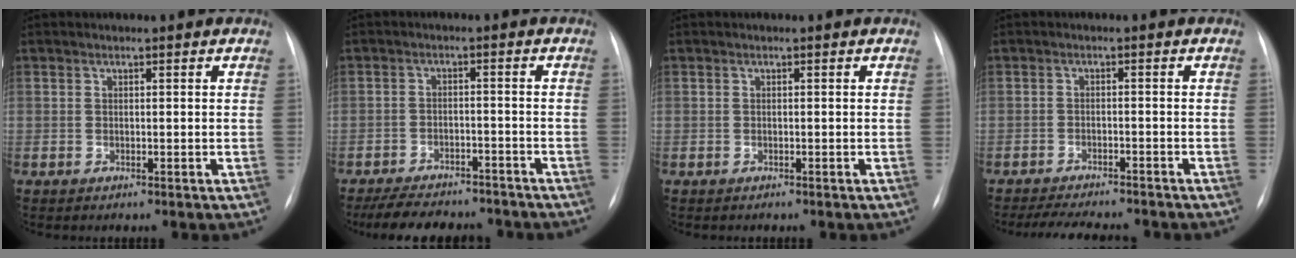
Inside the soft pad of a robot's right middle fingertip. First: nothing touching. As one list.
[{"total": 12.1, "force": [-10.7, 4.0, 4.1], "torque": [-0.070, 0.006, -0.146]}, {"total": 0.0}, {"total": 9.6, "force": [-8.7, 1.6, 3.6], "torque": [-0.055, -0.004, -0.121]}]